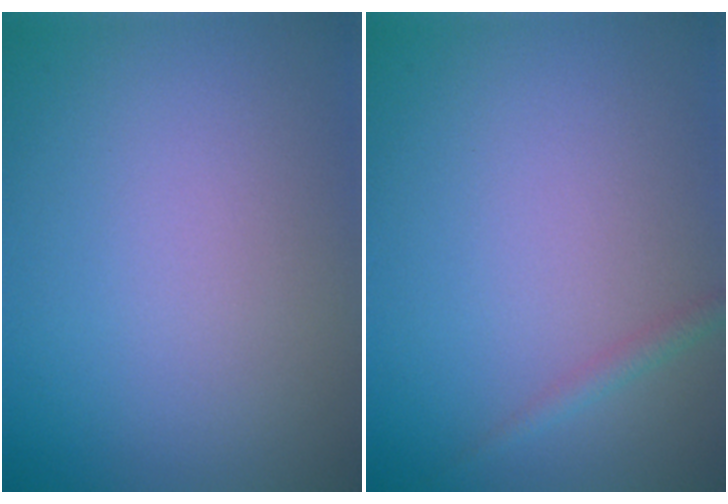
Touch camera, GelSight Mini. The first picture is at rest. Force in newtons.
{"total": 1.1, "press": 1.1, "slide": 0.0}